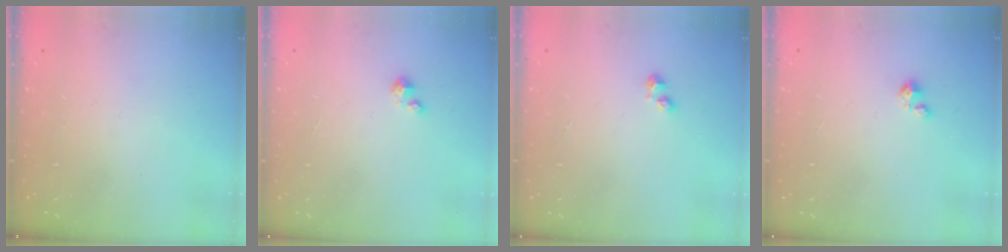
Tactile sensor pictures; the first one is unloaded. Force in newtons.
{"total": 0.6, "press": 0.6, "slide": 0.3}
{"total": 2.4, "press": 2.4, "slide": 0.4}
{"total": 1.8, "press": 1.8, "slide": 0.1}